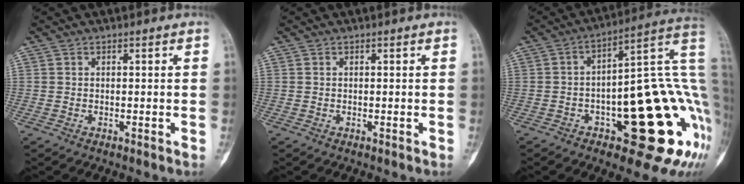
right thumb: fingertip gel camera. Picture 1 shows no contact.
{"total": 0.0}
{"total": 25.1, "force": [-5.4, 8.7, 23.0], "torque": [-0.235, 0.021, -0.062]}